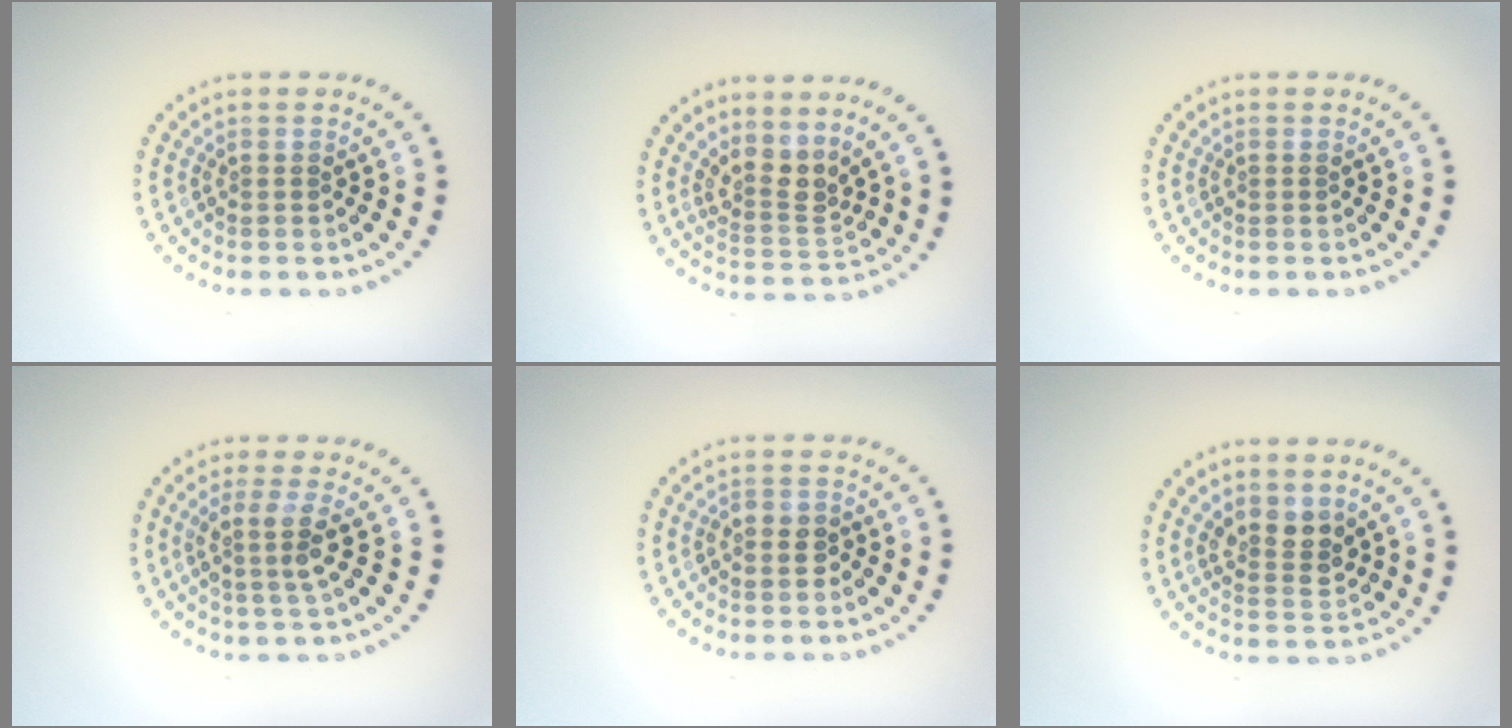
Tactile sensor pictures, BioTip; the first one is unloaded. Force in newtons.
{"total": 2.8, "press": 2.1, "slide": 1.9}
{"total": 0.0}
{"total": 2.5, "press": 1.9, "slide": 1.6}
{"total": 1.3, "press": 1.2, "slide": 0.5}
{"total": 2.8, "press": 2.5, "slide": 1.2}